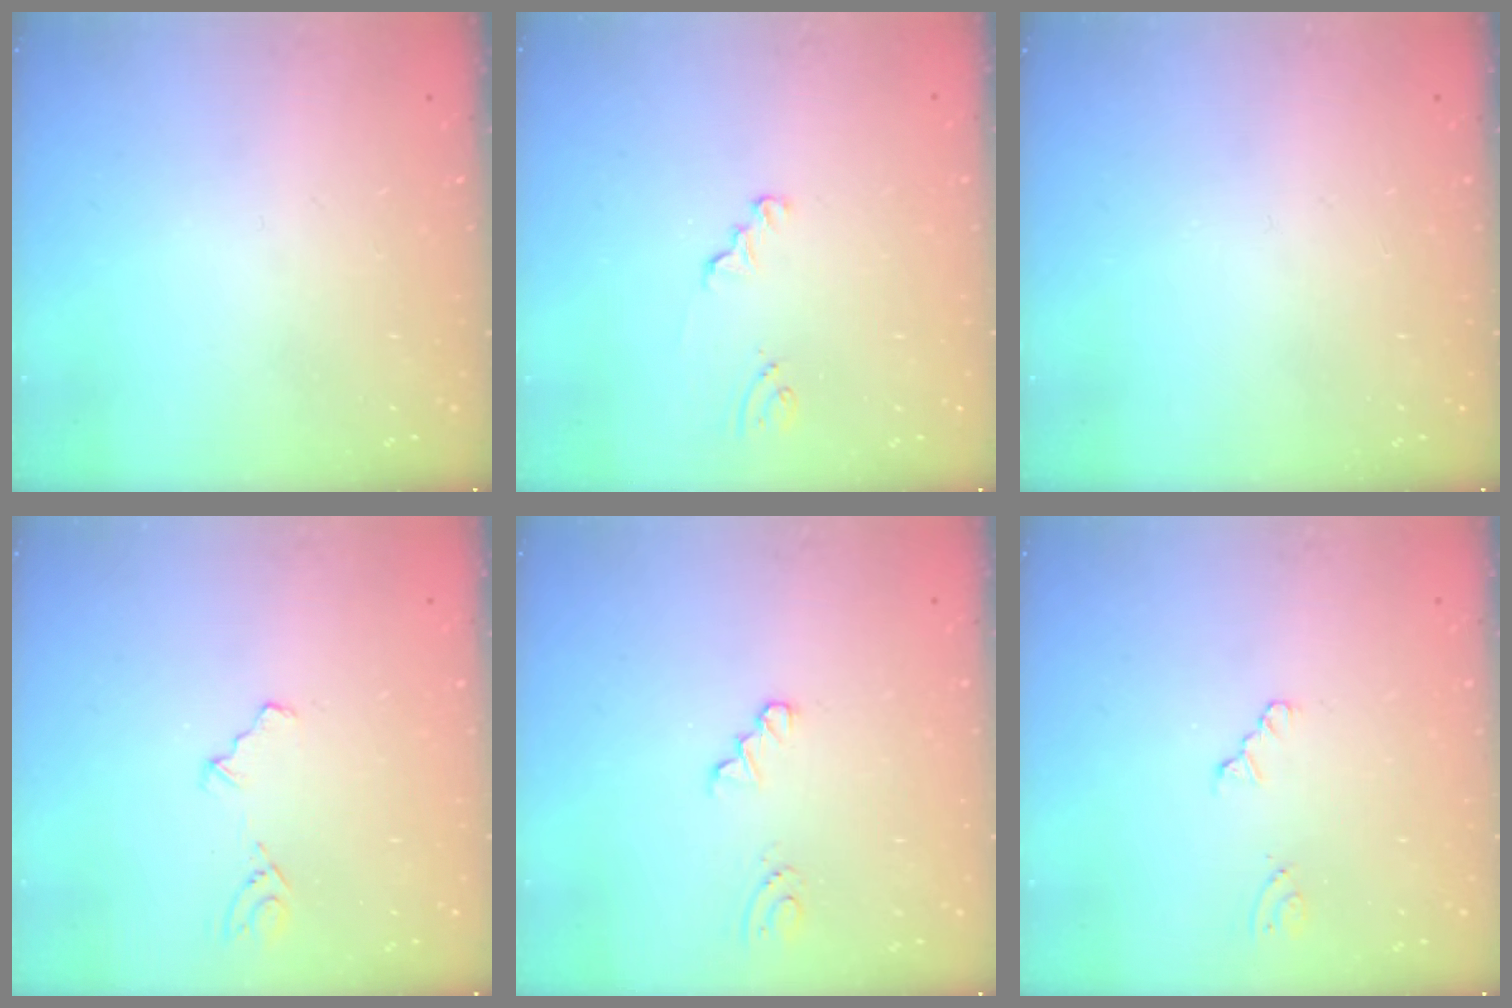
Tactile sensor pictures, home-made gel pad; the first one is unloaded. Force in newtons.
{"total": 1.2, "press": 1.2, "slide": 0.1}
{"total": 0.0}
{"total": 3.9, "press": 3.7, "slide": 1.1}
{"total": 0.0}
{"total": 0.0}